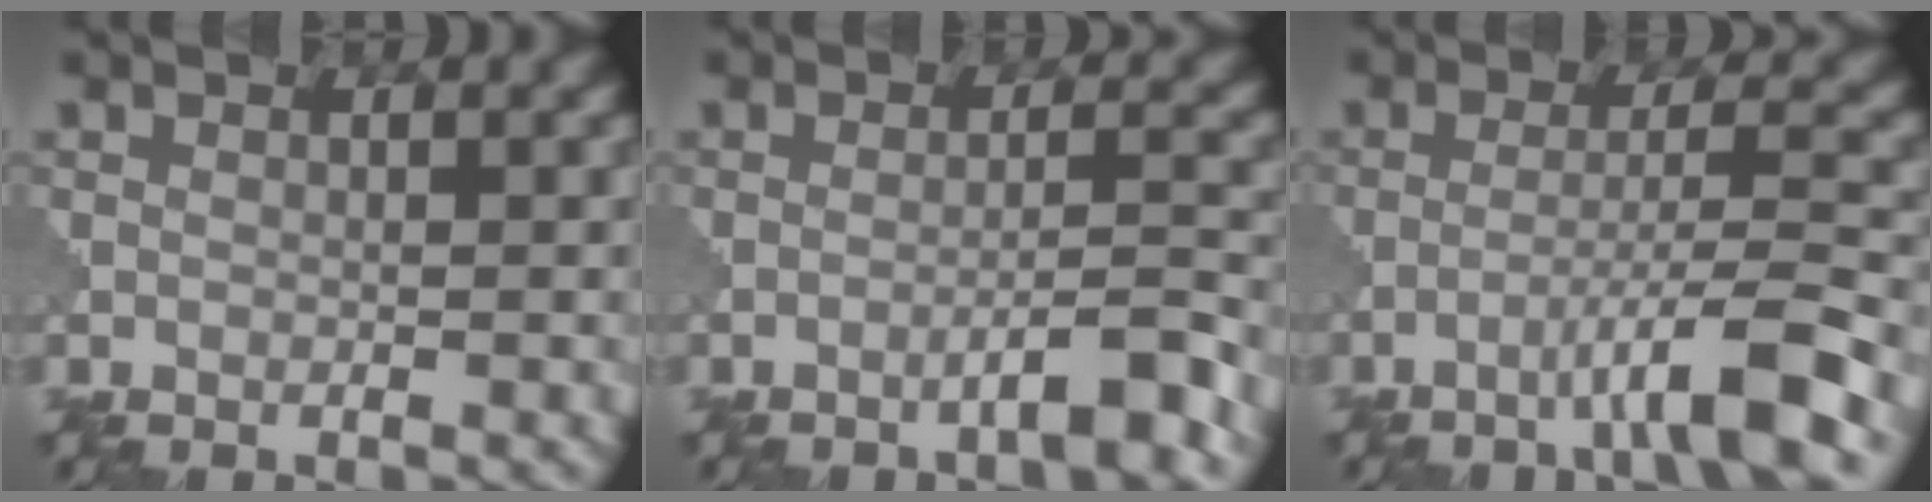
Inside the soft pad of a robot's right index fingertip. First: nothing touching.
{"total": 3.5, "force": [-2.2, 0.2, 2.6], "torque": [-0.033, 0.018, -0.047]}
{"total": 5.9, "force": [-3.4, 0.2, 4.8], "torque": [-0.072, 0.016, -0.069]}